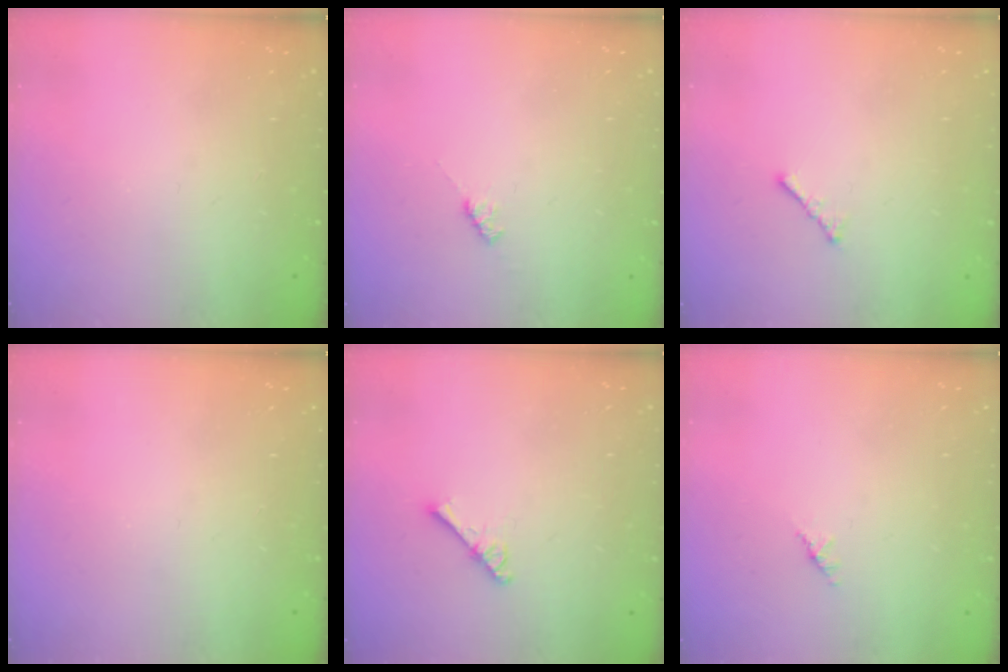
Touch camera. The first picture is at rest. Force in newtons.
{"total": 2.2, "press": 2.2, "slide": 0.4}
{"total": 1.9, "press": 1.8, "slide": 0.5}
{"total": 0.0}
{"total": 2.5, "press": 2.5, "slide": 0.3}
{"total": 1.4, "press": 1.3, "slide": 0.4}